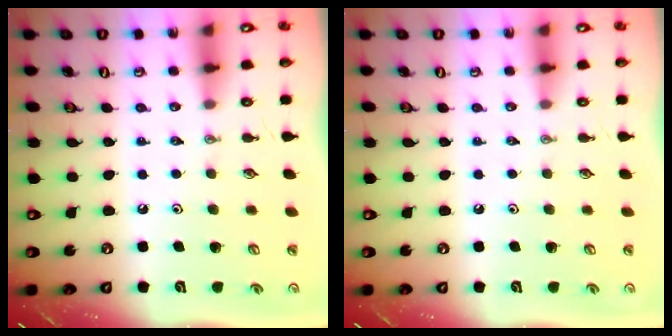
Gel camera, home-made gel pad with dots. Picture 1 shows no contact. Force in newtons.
{"total": 0.0}